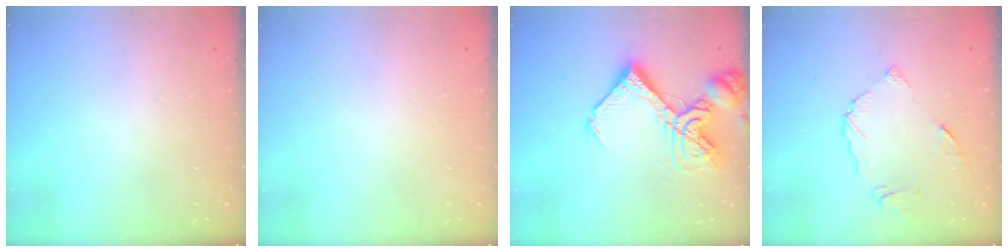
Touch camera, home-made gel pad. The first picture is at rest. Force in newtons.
{"total": 1.8, "press": 1.8, "slide": 0.1}
{"total": 16.5, "press": 16.4, "slide": 2.1}
{"total": 7.6, "press": 7.6, "slide": 0.8}